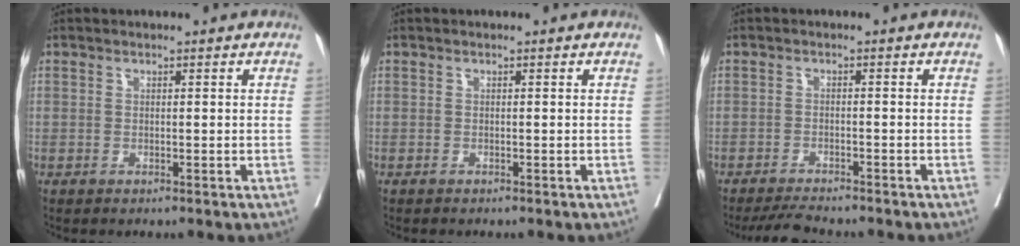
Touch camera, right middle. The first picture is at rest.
{"total": 0.0}
{"total": 4.3, "force": [-4.1, 0.2, 1.5], "torque": [-0.023, -0.016, -0.070]}